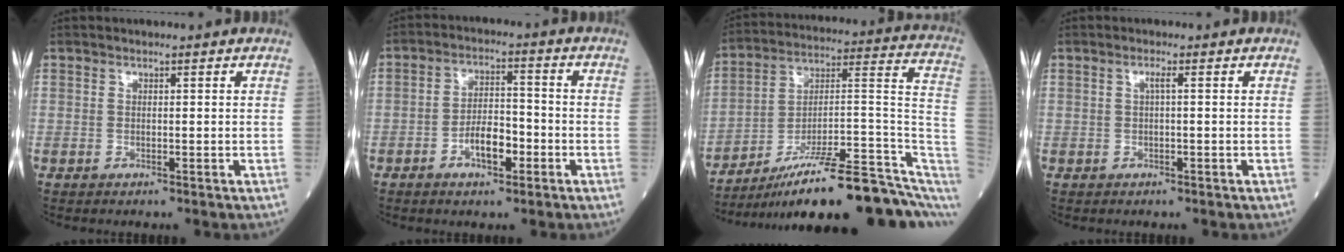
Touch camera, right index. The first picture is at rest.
{"total": 5.8, "force": [-2.5, 2.3, 4.6], "torque": [-0.087, 0.011, -0.043]}
{"total": 23.2, "force": [-15.8, 3.8, 16.6], "torque": [-0.160, 0.044, -0.236]}
{"total": 1.0, "force": [0.2, -0.1, 0.9], "torque": [-0.018, 0.002, 0.004]}